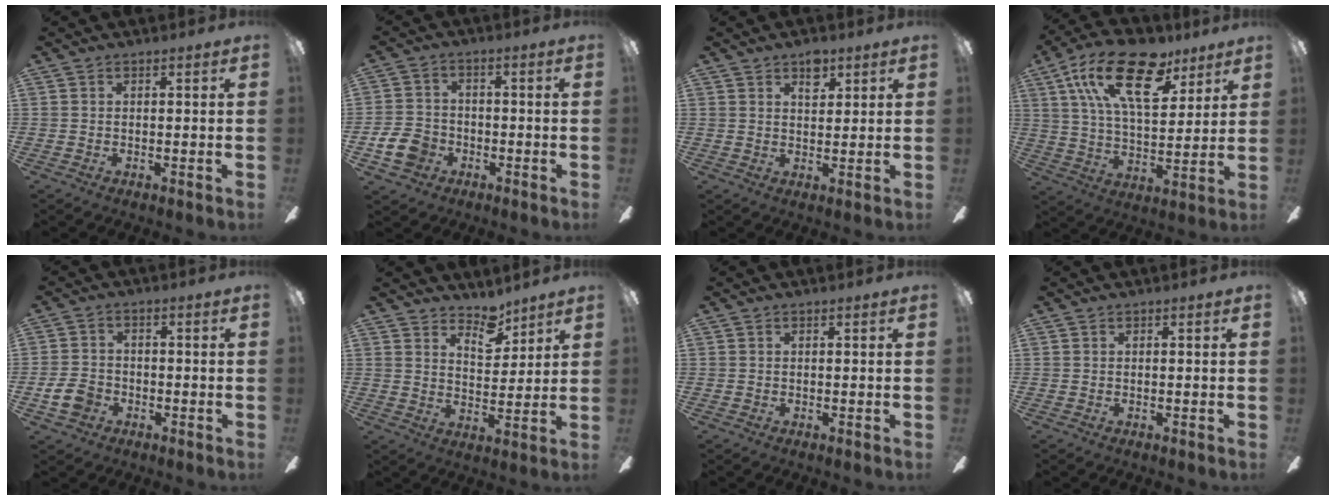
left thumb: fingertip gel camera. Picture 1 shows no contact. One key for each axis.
{"total": 7.7, "fx": -3.0, "fy": 6.1, "fz": 3.7, "tx": -0.092, "ty": 0.022, "tz": -0.056}
{"total": 5.0, "fx": 3.3, "fy": 2.7, "fz": 2.7, "tx": -0.027, "ty": -0.011, "tz": 0.054}
{"total": 22.4, "fx": 12.2, "fy": 10.4, "fz": 15.7, "tx": -0.266, "ty": -0.048, "tz": 0.208}
{"total": 6.2, "fx": -2.6, "fy": 4.7, "fz": 3.2, "tx": -0.076, "ty": 0.014, "tz": -0.048}
{"total": 7.1, "fx": 5.6, "fy": 3.2, "fz": 3.0, "tx": -0.034, "ty": -0.031, "tz": 0.098}
{"total": 0.0}
{"total": 0.0}